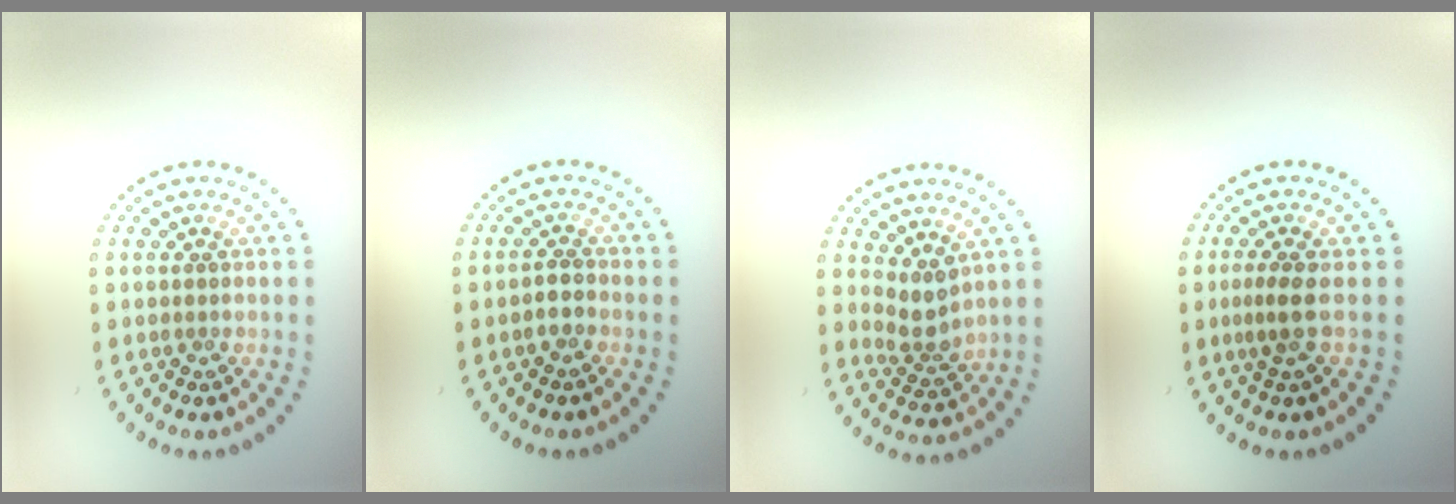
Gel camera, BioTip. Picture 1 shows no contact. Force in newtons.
{"total": 1.2, "press": 1.0, "slide": 0.6}
{"total": 2.3, "press": 1.6, "slide": 1.7}
{"total": 1.8, "press": 1.3, "slide": 1.2}